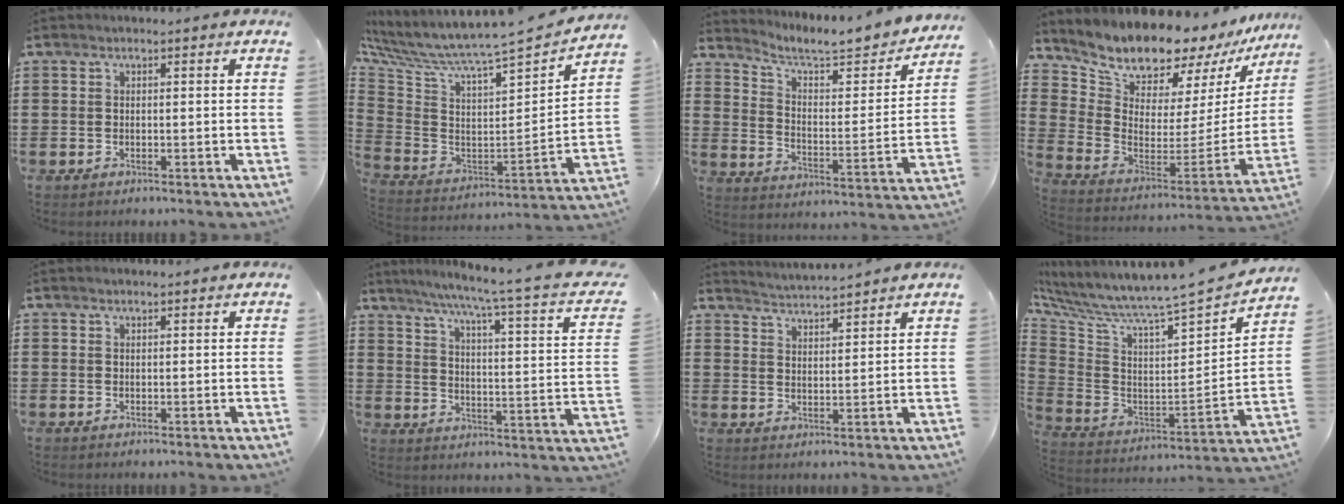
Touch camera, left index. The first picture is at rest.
{"total": 5.1, "force": [4.5, 0.0, 2.4], "torque": [-0.072, -0.059, 0.062]}
{"total": 5.8, "force": [5.1, 0.7, 2.6], "torque": [-0.077, -0.038, 0.081]}
{"total": 10.8, "force": [10.5, 2.4, 1.4], "torque": [-0.078, -0.096, 0.181]}
{"total": 0.8, "force": [0.8, 0.0, 0.2], "torque": [-0.005, 0.000, 0.016]}
{"total": 5.7, "force": [4.1, -1.0, 3.7], "torque": [-0.089, -0.044, 0.059]}
{"total": 3.4, "force": [3.3, -0.7, -0.2], "torque": [-0.008, -0.020, 0.057]}
{"total": 4.5, "force": [3.9, -0.5, 2.1], "torque": [-0.066, -0.061, 0.048]}